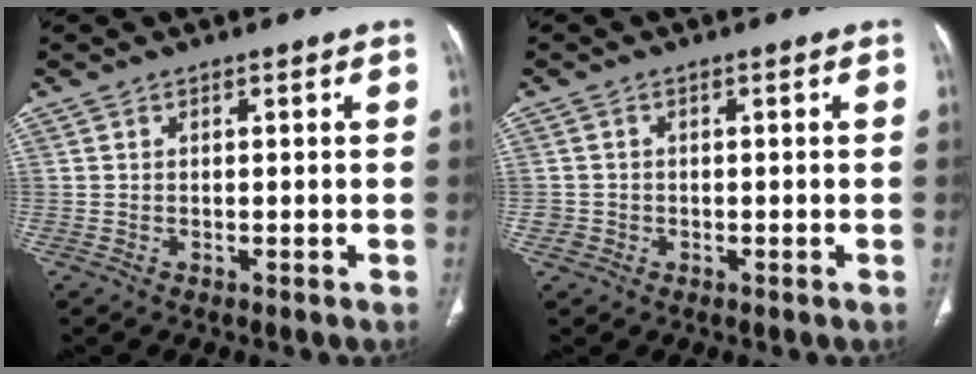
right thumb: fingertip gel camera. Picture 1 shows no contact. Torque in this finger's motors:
{"motor_torque": [0.14, -0.01, 0.33, 0.09, 0.03]}